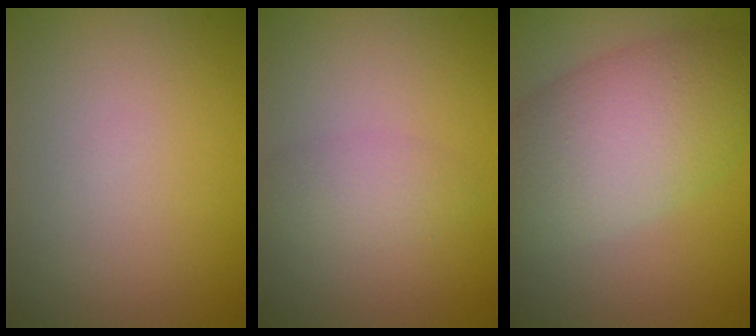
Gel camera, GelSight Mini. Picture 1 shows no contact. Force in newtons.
{"total": 2.0, "press": 2.0, "slide": 0.0}
{"total": 8.3, "press": 8.3, "slide": 0.2}